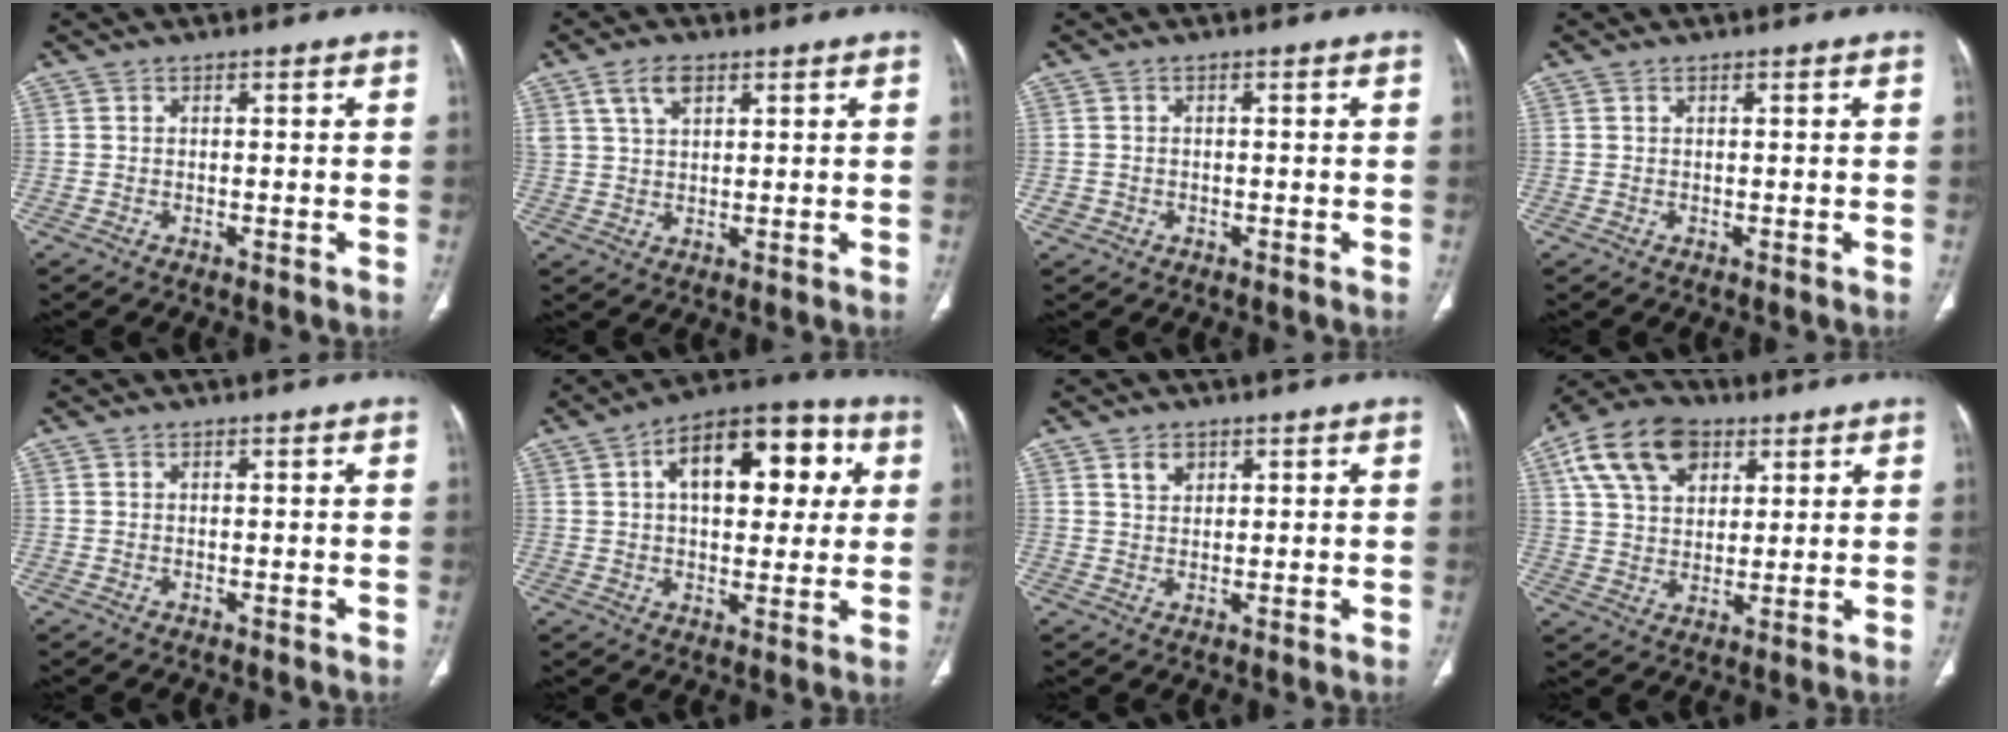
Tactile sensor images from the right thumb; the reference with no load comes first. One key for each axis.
{"total": 5.2, "fx": 2.8, "fy": 2.9, "fz": 3.3, "tx": -0.056, "ty": -0.006, "tz": 0.058}
{"total": 1.6, "fx": -0.4, "fy": 1.5, "fz": 0.4, "tx": -0.005, "ty": 0.005, "tz": -0.004}
{"total": 0.0}
{"total": 0.0}
{"total": 18.1, "fx": 5.1, "fy": 9.8, "fz": 14.3, "tx": -0.163, "ty": 0.019, "tz": 0.068}
{"total": 2.8, "fx": 1.6, "fy": 1.8, "fz": 1.3, "tx": -0.015, "ty": -0.009, "tz": 0.032}
{"total": 14.7, "fx": 6.7, "fy": 9.5, "fz": 9.0, "tx": -0.149, "ty": -0.002, "tz": 0.118}